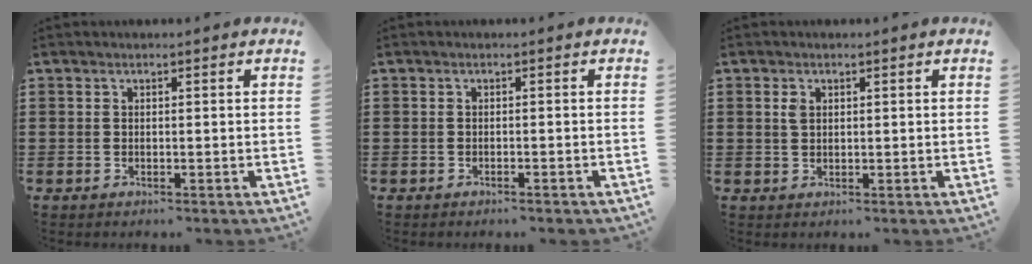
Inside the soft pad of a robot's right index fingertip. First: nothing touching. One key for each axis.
{"total": 0.7, "fx": -0.7, "fy": 0.0, "fz": 0.2, "tx": -0.005, "ty": -0.003, "tz": -0.014}
{"total": 1.6, "fx": 0.6, "fy": 1.0, "fz": 1.2, "tx": -0.027, "ty": 0.005, "tz": 0.010}